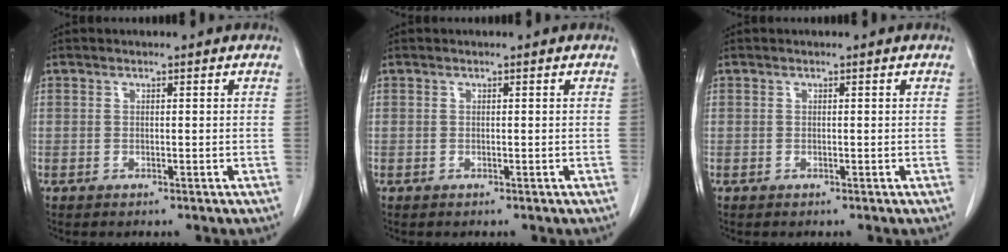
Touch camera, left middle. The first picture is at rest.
{"total": 0.0}
{"total": 0.0}